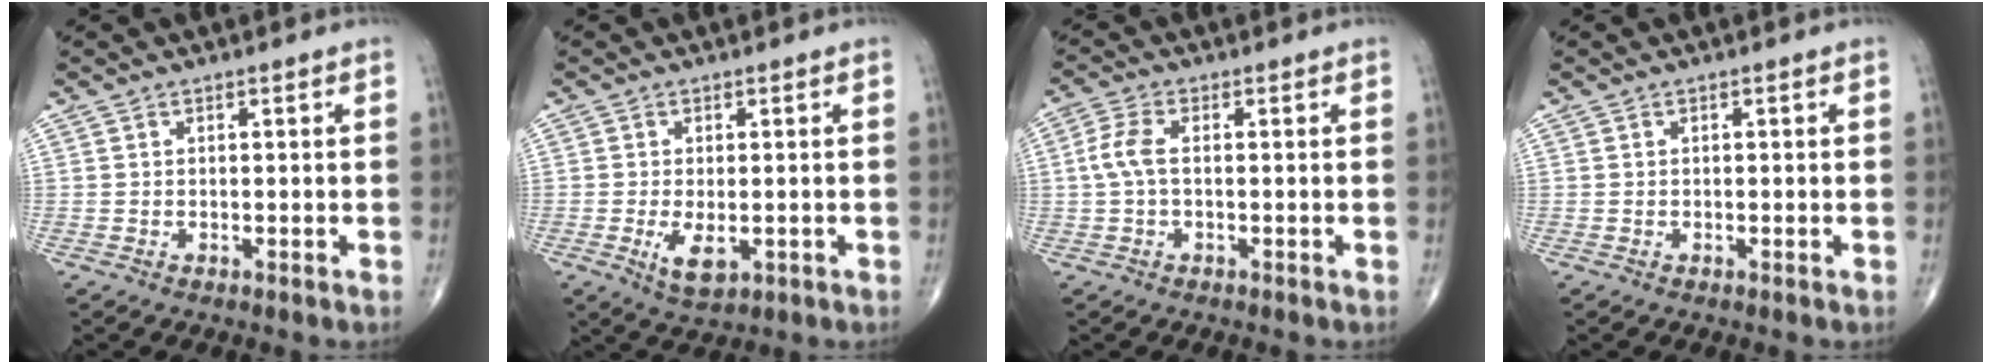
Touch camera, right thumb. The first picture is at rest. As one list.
[{"total": 5.0, "force": [-1.3, 2.4, 4.2], "torque": [-0.072, -0.010, -0.016]}, {"total": 4.3, "force": [0.0, 2.0, 3.8], "torque": [-0.100, 0.009, -0.004]}, {"total": 0.0}]